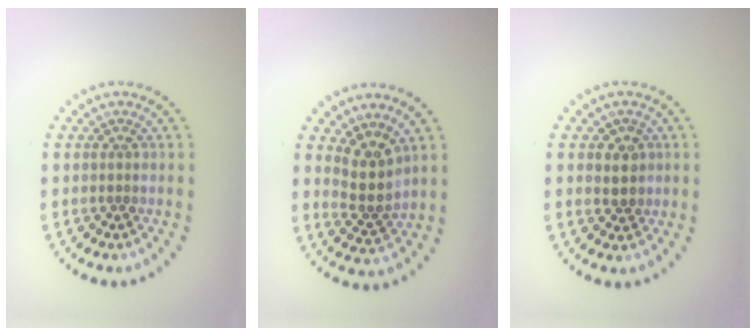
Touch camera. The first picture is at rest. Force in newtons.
{"total": 2.9, "press": 2.2, "slide": 1.8}
{"total": 1.5, "press": 1.4, "slide": 0.4}